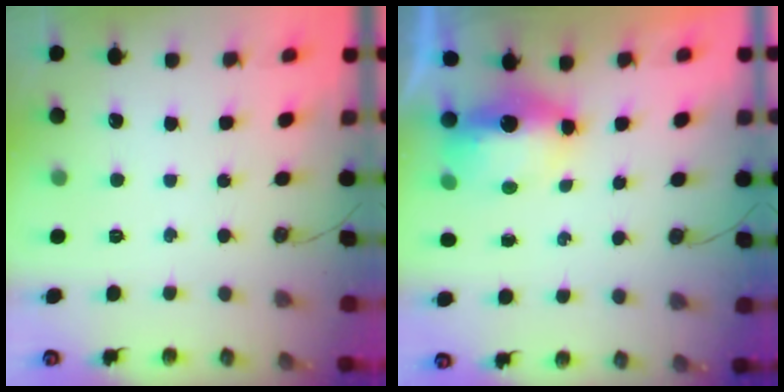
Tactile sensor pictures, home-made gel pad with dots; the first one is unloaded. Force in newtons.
{"total": 15.5, "press": 9.3, "slide": 12.4}